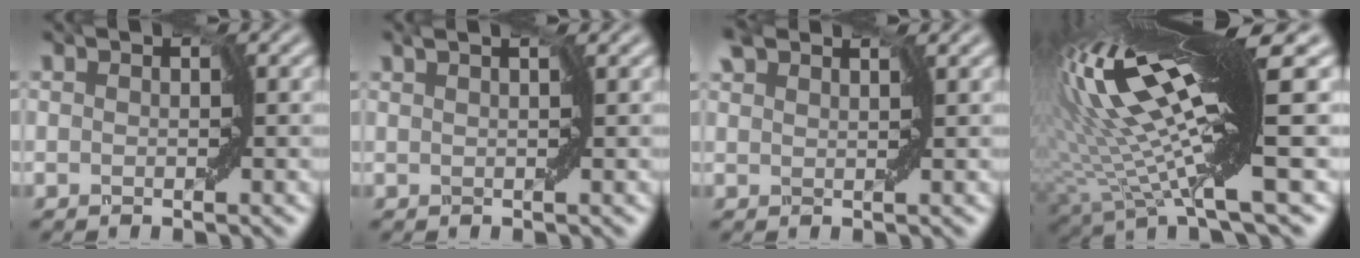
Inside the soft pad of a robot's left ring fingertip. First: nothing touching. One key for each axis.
{"total": 0.8, "fx": 0.6, "fy": -0.2, "fz": 0.4, "tx": -0.013, "ty": 0.001, "tz": 0.012}
{"total": 1.3, "fx": 1.1, "fy": 0.5, "fz": 0.5, "tx": -0.010, "ty": 0.002, "tz": 0.014}
{"total": 14.5, "fx": 5.1, "fy": 2.3, "fz": 13.4, "tx": -0.260, "ty": 0.010, "tz": 0.099}